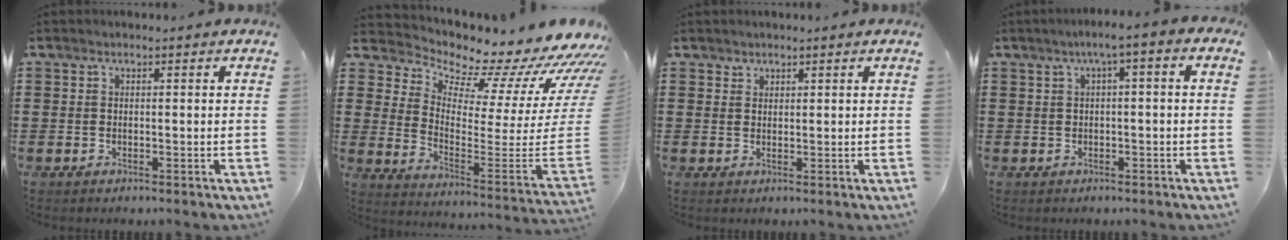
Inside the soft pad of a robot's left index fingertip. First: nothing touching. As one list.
[{"total": 7.8, "force": [7.5, 1.1, 1.7], "torque": [-0.036, -0.100, 0.116]}, {"total": 1.4, "force": [1.3, 0.5, -0.1], "torque": [-0.002, 0.000, 0.026]}, {"total": 2.7, "force": [-0.2, 0.4, 2.6], "torque": [-0.048, 0.006, -0.007]}]